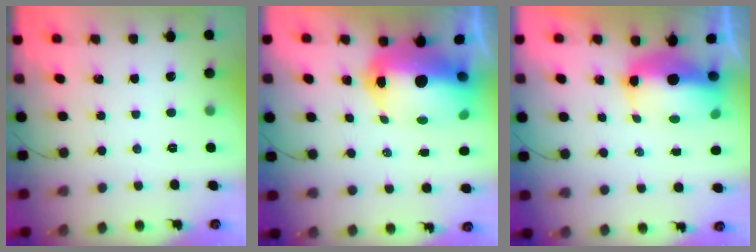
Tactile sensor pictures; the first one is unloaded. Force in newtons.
{"total": 17.6, "press": 17.2, "slide": 4.0}
{"total": 11.2, "press": 11.0, "slide": 1.9}